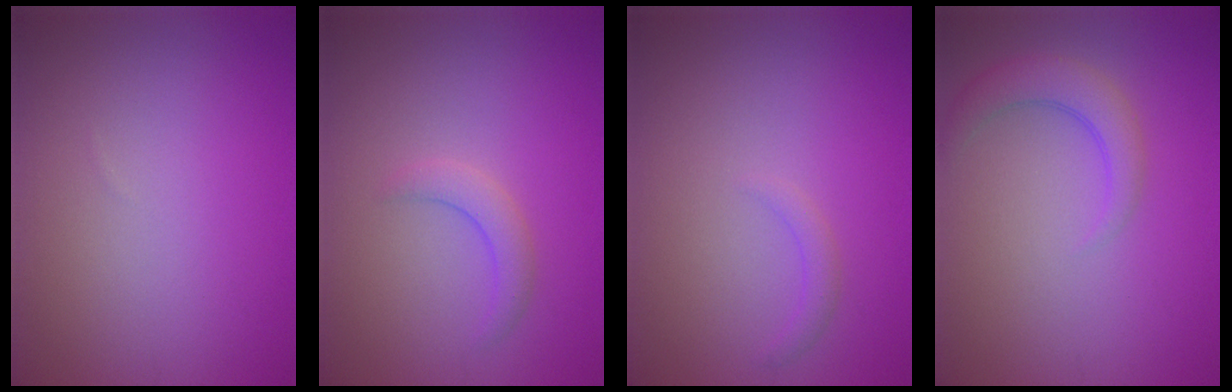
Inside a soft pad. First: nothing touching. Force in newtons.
{"total": 1.9, "press": 1.9, "slide": 0.1}
{"total": 1.0, "press": 1.0, "slide": 0.2}
{"total": 2.8, "press": 2.8, "slide": 0.3}